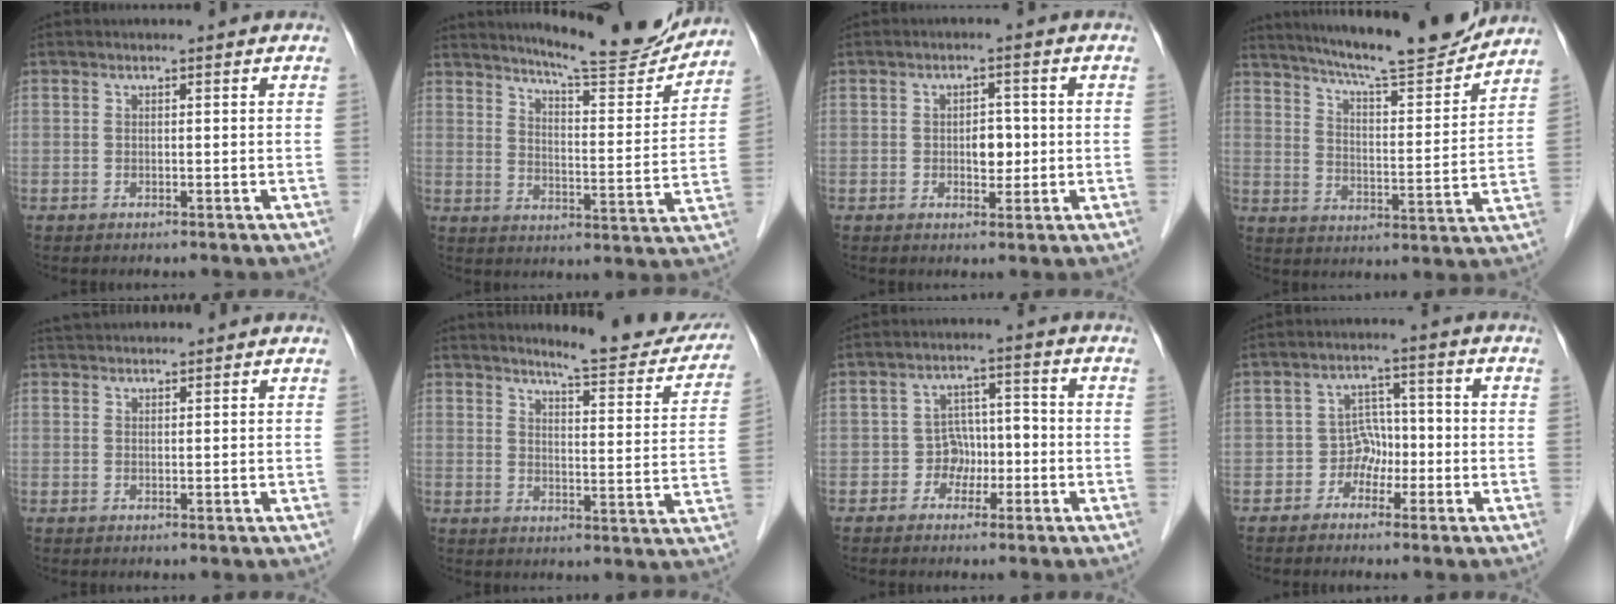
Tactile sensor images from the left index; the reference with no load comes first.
{"total": 15.8, "force": [14.9, 0.8, 5.1], "torque": [-0.079, -0.044, 0.199]}
{"total": 3.2, "force": [-0.2, 2.0, 2.4], "torque": [-0.033, 0.006, 0.001]}
{"total": 16.5, "force": [15.2, 0.8, 6.6], "torque": [-0.109, -0.013, 0.221]}
{"total": 3.3, "force": [3.2, 0.3, 0.7], "torque": [-0.012, 0.035, 0.059]}
{"total": 14.4, "force": [13.4, 1.8, 4.9], "torque": [-0.050, -0.045, 0.153]}
{"total": 4.0, "force": [-1.7, 3.3, 1.4], "torque": [-0.019, 0.015, -0.030]}
{"total": 3.6, "force": [-1.7, 3.0, 1.1], "torque": [-0.015, 0.012, -0.035]}